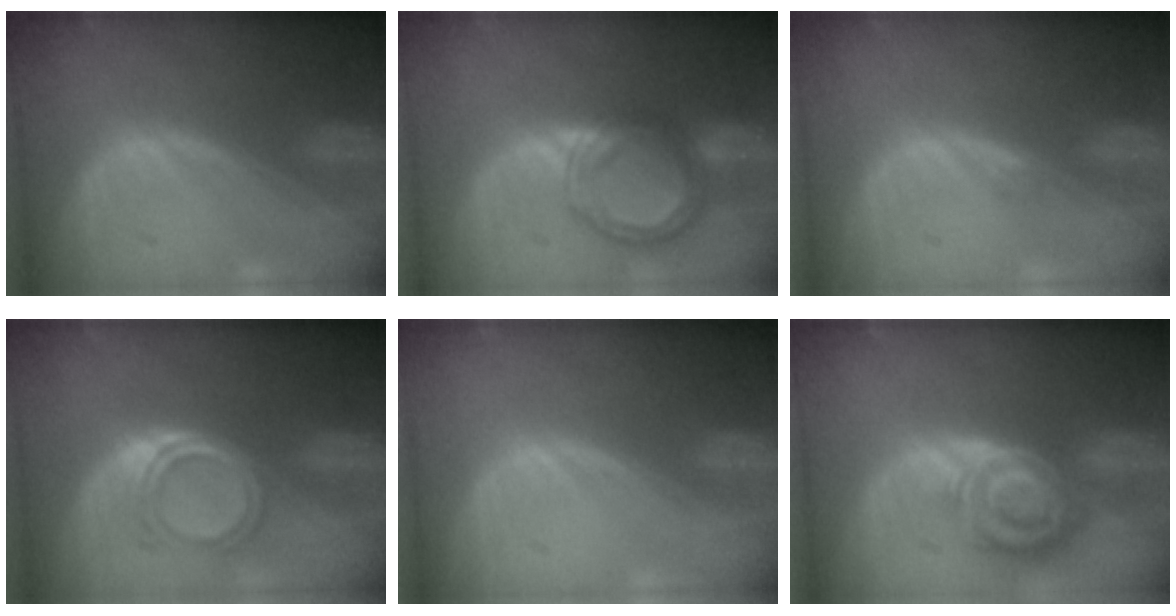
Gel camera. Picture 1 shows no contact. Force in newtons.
{"total": 7.2, "press": 7.2, "slide": 0.6}
{"total": 0.5, "press": 0.5, "slide": 0.1}
{"total": 5.1, "press": 4.5, "slide": 2.4}
{"total": 0.0}
{"total": 8.6, "press": 7.5, "slide": 4.1}